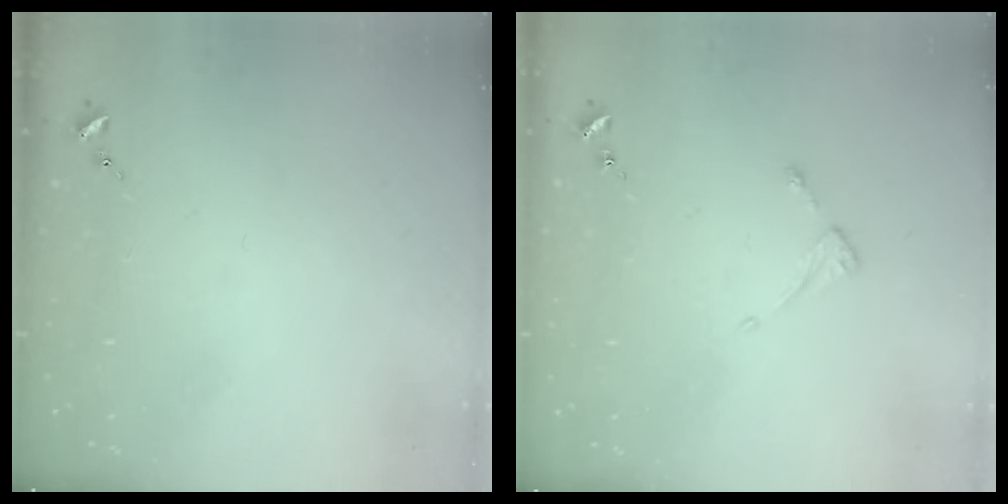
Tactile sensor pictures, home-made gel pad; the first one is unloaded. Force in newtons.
{"total": 2.6, "press": 2.6, "slide": 0.3}